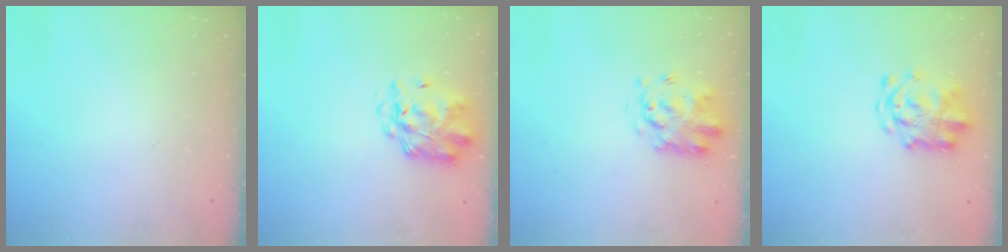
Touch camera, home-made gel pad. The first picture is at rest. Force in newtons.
{"total": 3.1, "press": 3.0, "slide": 0.8}
{"total": 3.4, "press": 3.3, "slide": 0.7}
{"total": 5.9, "press": 5.7, "slide": 1.4}